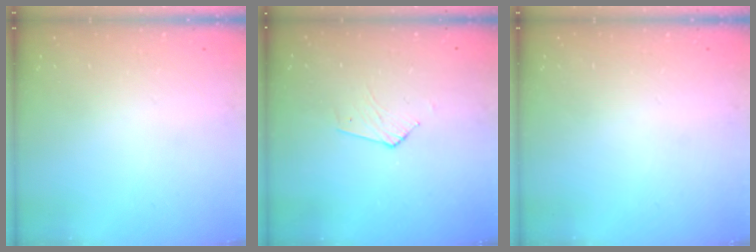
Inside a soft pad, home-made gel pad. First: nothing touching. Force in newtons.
{"total": 2.6, "press": 2.6, "slide": 0.2}
{"total": 0.0}